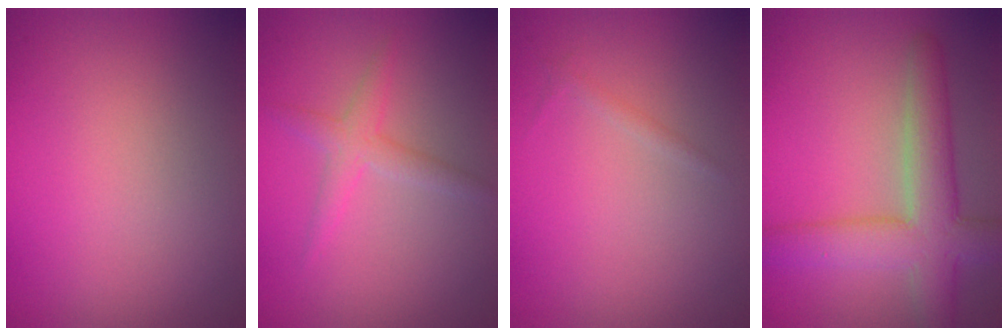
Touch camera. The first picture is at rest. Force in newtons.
{"total": 2.0, "press": 2.0, "slide": 0.2}
{"total": 0.5, "press": 0.5, "slide": 0.0}
{"total": 6.5, "press": 6.5, "slide": 0.5}